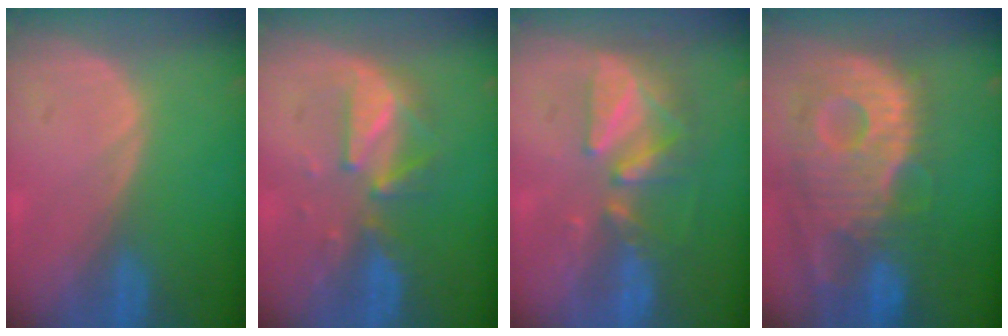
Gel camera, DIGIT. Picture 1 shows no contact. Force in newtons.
{"total": 6.0, "press": 6.0, "slide": 0.6}
{"total": 9.0, "press": 7.9, "slide": 4.3}
{"total": 13.4, "press": 11.6, "slide": 6.6}